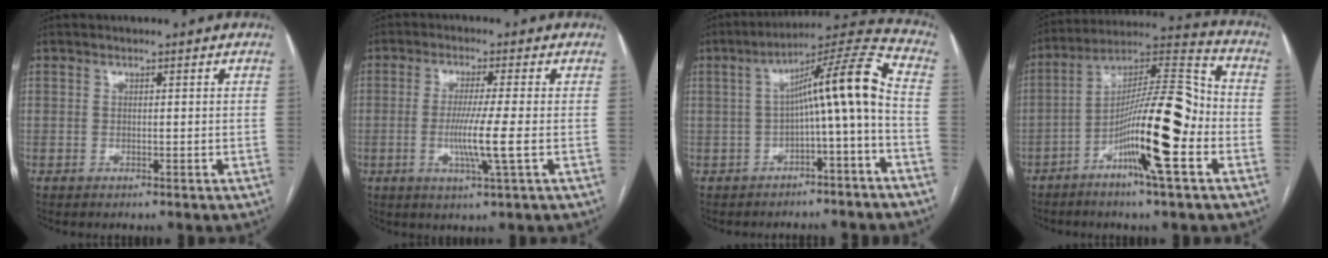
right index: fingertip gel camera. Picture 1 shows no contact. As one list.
[{"total": 6.8, "force": [-1.3, -1.0, 6.6], "torque": [-0.128, -0.019, -0.028]}, {"total": 11.3, "force": [-1.7, -0.1, 11.2], "torque": [-0.163, 0.040, -0.026]}, {"total": 16.8, "force": [-5.5, 1.4, 15.8], "torque": [-0.281, 0.010, -0.097]}]